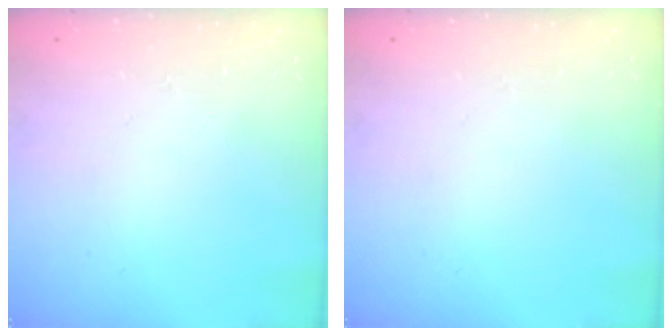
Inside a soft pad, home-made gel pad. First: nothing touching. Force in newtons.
{"total": 0.0}